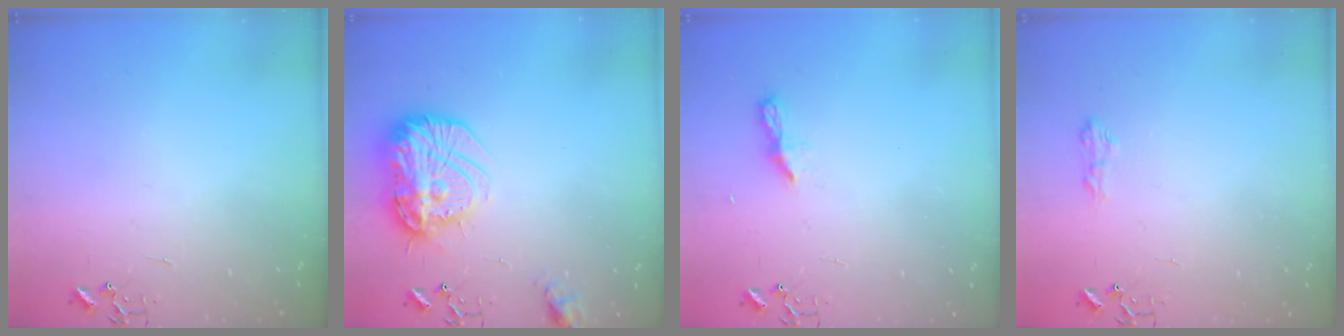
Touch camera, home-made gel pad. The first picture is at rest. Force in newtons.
{"total": 19.3, "press": 19.2, "slide": 1.6}
{"total": 5.9, "press": 5.8, "slide": 0.7}
{"total": 5.9, "press": 5.9, "slide": 0.8}